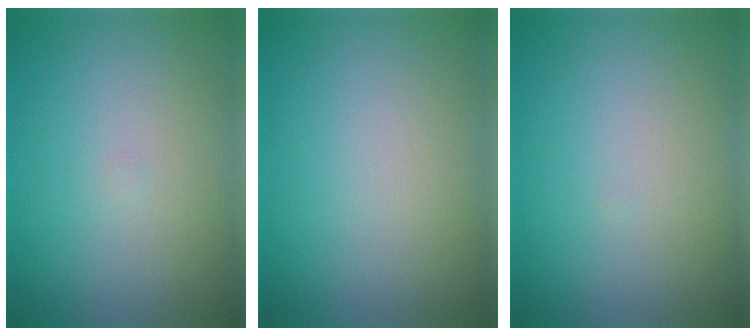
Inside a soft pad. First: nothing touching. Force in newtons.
{"total": 0.0}
{"total": 0.0}